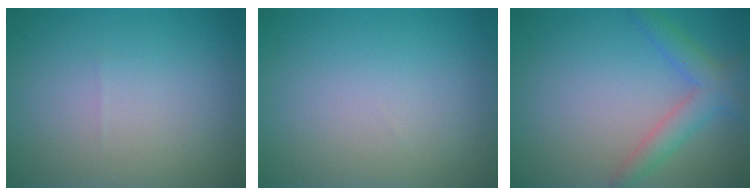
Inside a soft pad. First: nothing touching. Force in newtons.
{"total": 0.0}
{"total": 3.2, "press": 3.2, "slide": 0.0}